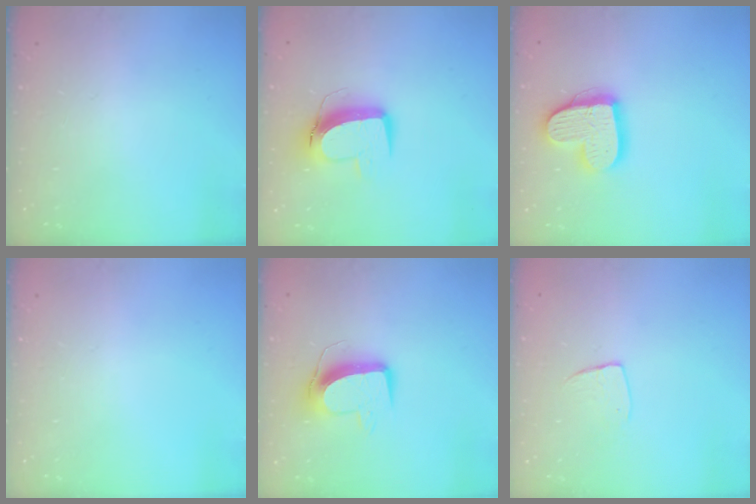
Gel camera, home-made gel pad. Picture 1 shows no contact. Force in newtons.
{"total": 11.2, "press": 11.1, "slide": 1.2}
{"total": 16.1, "press": 16.1, "slide": 1.3}
{"total": 0.0}
{"total": 11.0, "press": 10.9, "slide": 0.7}
{"total": 7.0, "press": 6.9, "slide": 0.5}